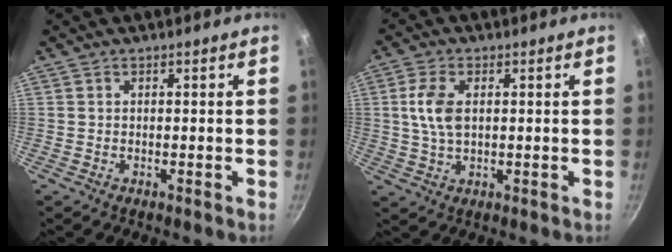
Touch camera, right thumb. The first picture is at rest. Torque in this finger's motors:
{"motor_torque": [0.38, 1.64, 1.53, 0.16, 0.36]}